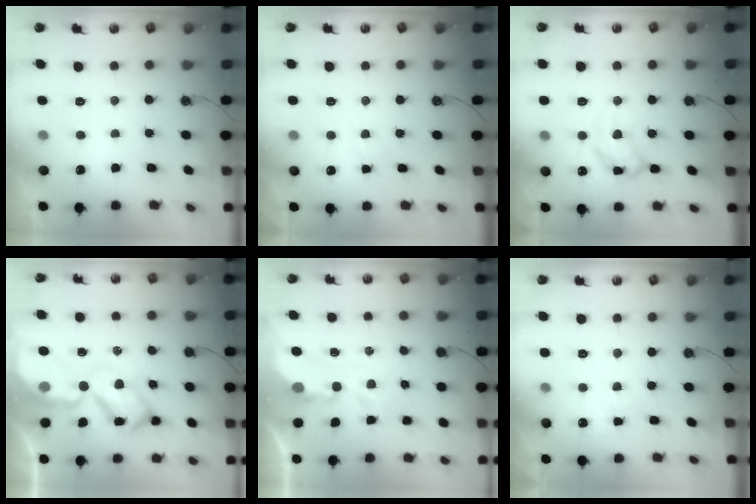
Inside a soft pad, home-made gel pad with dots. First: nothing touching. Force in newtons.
{"total": 4.9, "press": 4.9, "slide": 0.7}
{"total": 11.1, "press": 11.0, "slide": 1.4}
{"total": 14.4, "press": 14.4, "slide": 1.3}
{"total": 3.8, "press": 3.8, "slide": 0.2}
{"total": 3.8, "press": 3.7, "slide": 0.5}